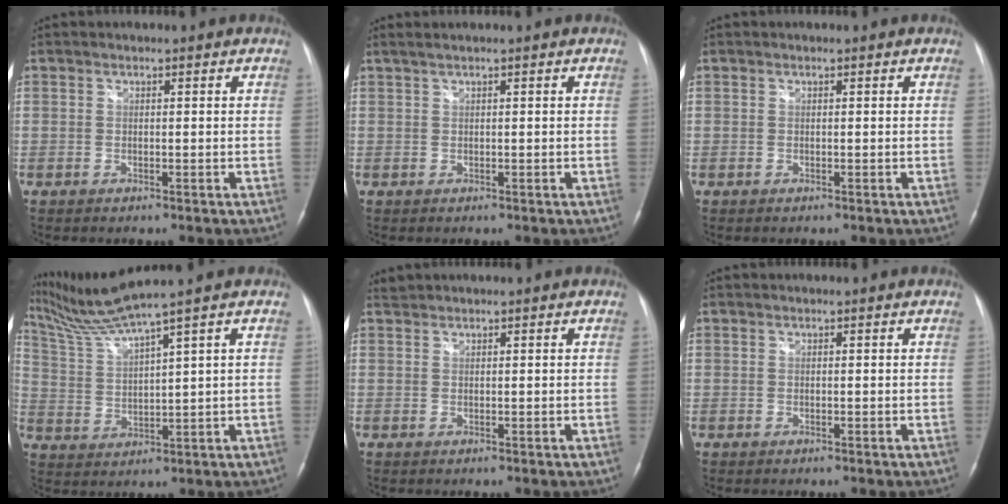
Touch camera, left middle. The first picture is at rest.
{"total": 1.4, "force": [0.7, -0.1, 1.1], "torque": [-0.031, 0.017, 0.016]}
{"total": 0.0}
{"total": 8.3, "force": [6.8, -2.6, 4.1], "torque": [-0.091, -0.002, 0.138]}
{"total": 0.9, "force": [0.9, -0.1, -0.2], "torque": [-0.005, 0.008, 0.022]}
{"total": 0.0}